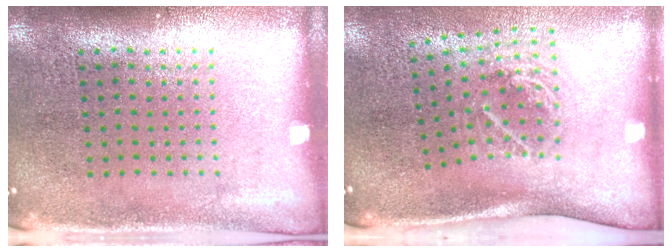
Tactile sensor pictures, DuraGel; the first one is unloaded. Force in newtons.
{"total": 2.0, "press": 1.3, "slide": 1.5}